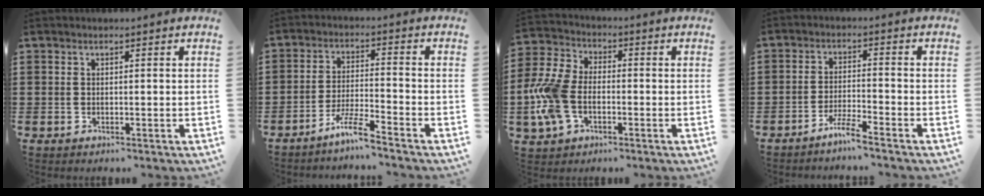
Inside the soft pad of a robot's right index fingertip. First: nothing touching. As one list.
[{"total": 5.7, "force": [-4.8, -0.3, 3.0], "torque": [-0.072, -0.011, -0.095]}, {"total": 8.7, "force": [-2.1, 5.6, 6.3], "torque": [-0.172, 0.000, -0.046]}, {"total": 3.7, "force": [-3.4, -0.5, 1.5], "torque": [-0.034, -0.003, -0.067]}]